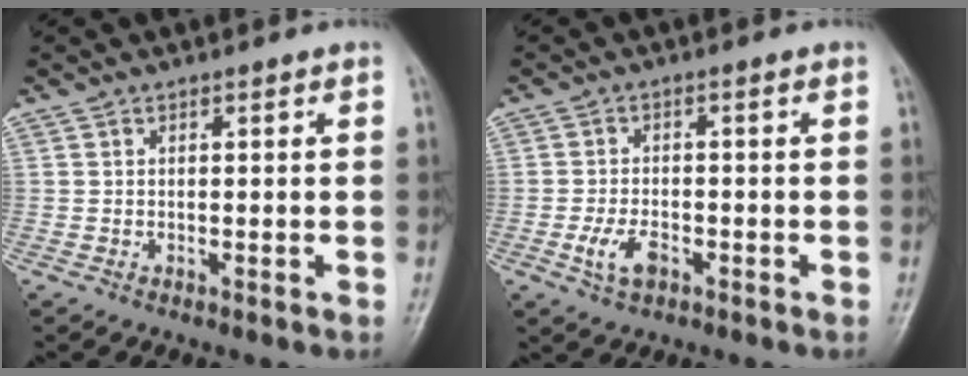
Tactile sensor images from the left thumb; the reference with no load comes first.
{"total": 4.5, "force": [-1.9, 2.4, 3.3], "torque": [-0.068, 0.006, -0.035]}